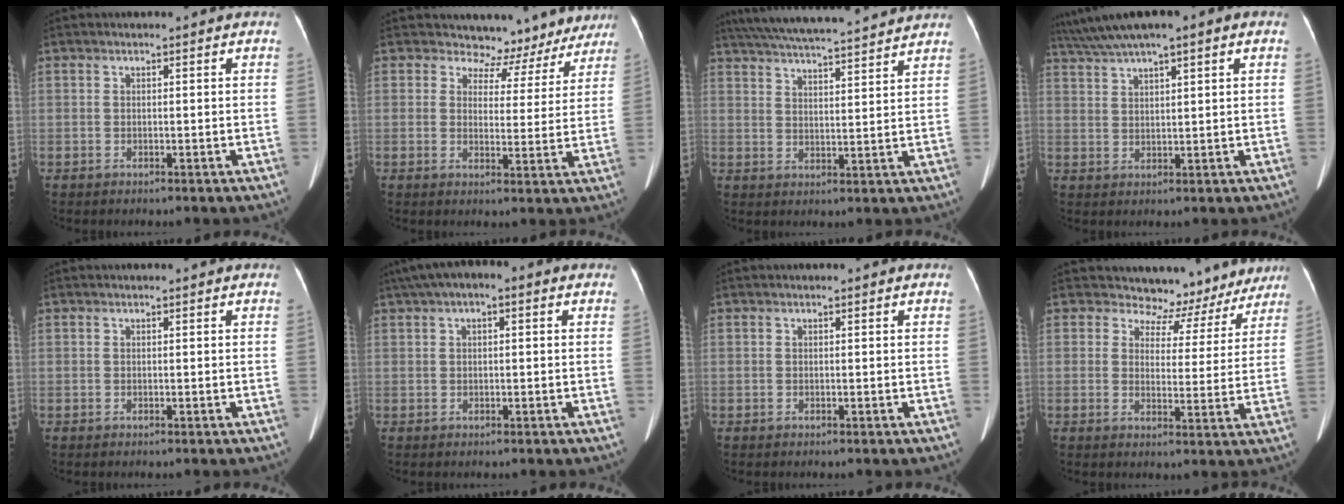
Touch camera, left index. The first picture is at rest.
{"total": 9.8, "force": [8.9, 4.0, -0.8], "torque": [0.036, -0.011, 0.080]}
{"total": 19.4, "force": [17.5, 1.5, 8.3], "torque": [-0.148, 0.040, 0.253]}
{"total": 9.6, "force": [6.8, 1.2, 6.7], "torque": [-0.123, 0.043, 0.116]}
{"total": 0.0}
{"total": 6.3, "force": [3.0, 2.3, 5.0], "torque": [-0.094, 0.035, 0.047]}
{"total": 0.0}
{"total": 10.1, "force": [9.2, 4.1, -0.5], "torque": [0.029, -0.010, 0.088]}